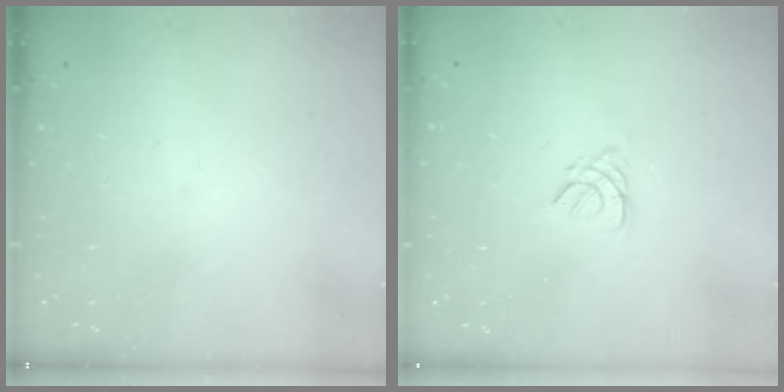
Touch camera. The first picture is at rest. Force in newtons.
{"total": 2.7, "press": 2.7, "slide": 0.5}